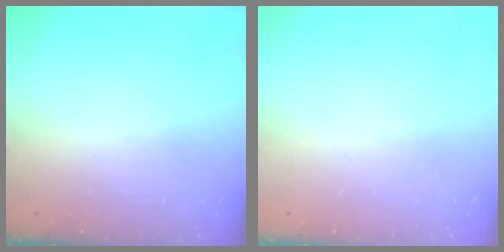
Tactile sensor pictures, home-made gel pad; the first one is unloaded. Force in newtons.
{"total": 0.0}